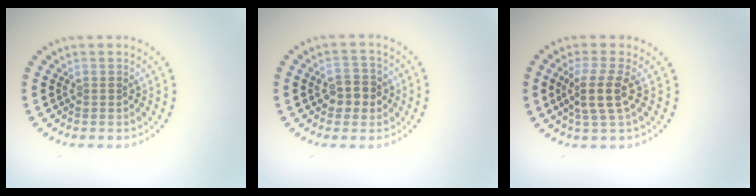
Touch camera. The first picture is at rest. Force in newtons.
{"total": 2.8, "press": 2.8, "slide": 0.4}
{"total": 3.1, "press": 2.4, "slide": 2.0}